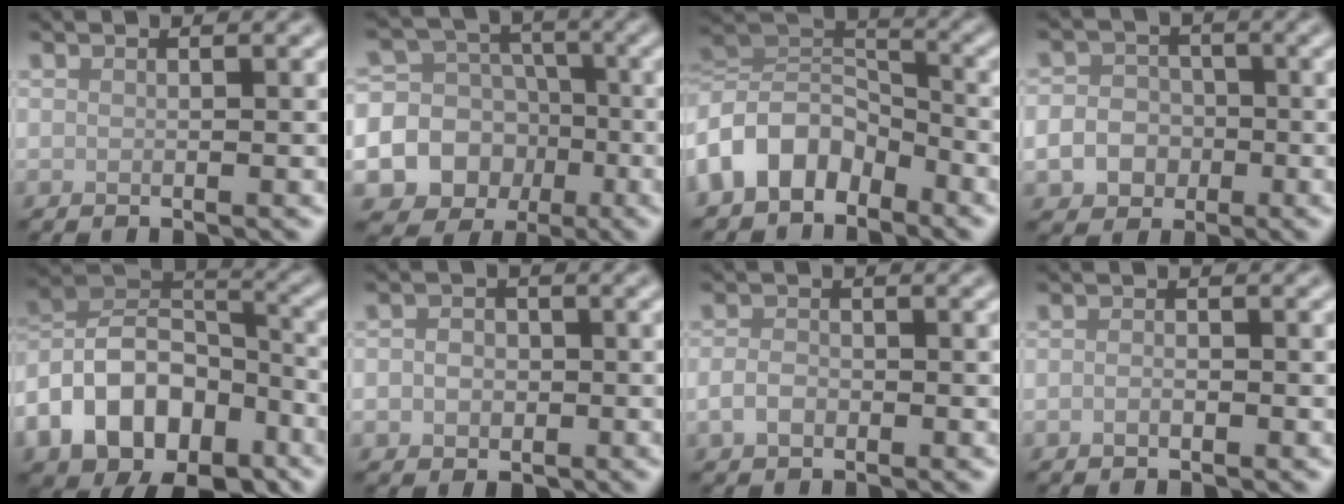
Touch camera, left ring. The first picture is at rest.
{"total": 17.0, "force": [-5.9, 15.6, 3.5], "torque": [-0.105, -0.029, -0.107]}
{"total": 7.0, "force": [-3.4, 4.8, 3.8], "torque": [-0.064, 0.011, -0.077]}
{"total": 5.1, "force": [-1.7, 4.4, 1.9], "torque": [-0.010, -0.003, -0.046]}
{"total": 10.6, "force": [-5.3, 6.9, 6.0], "torque": [-0.111, 0.010, -0.112]}
{"total": 3.0, "force": [-0.4, 2.6, 1.4], "torque": [-0.002, 0.004, -0.025]}
{"total": 1.8, "force": [-0.7, 1.3, 1.1], "torque": [-0.023, -0.001, -0.019]}
{"total": 0.9, "force": [-0.4, 0.5, 0.6], "torque": [-0.012, -0.001, -0.010]}